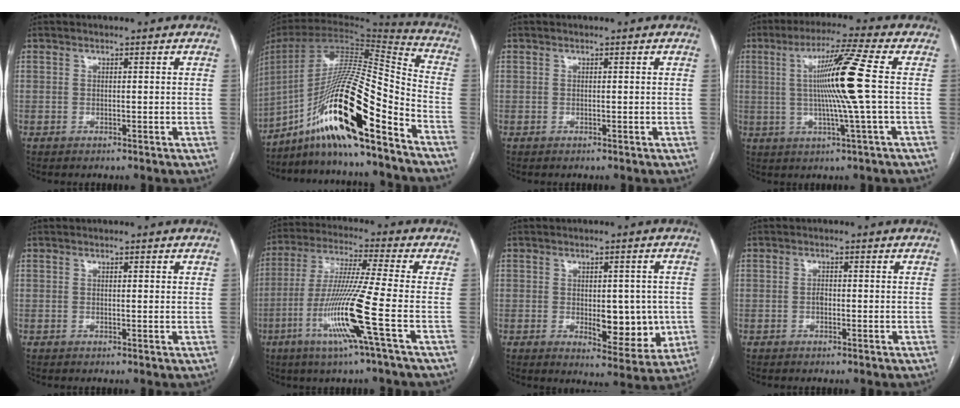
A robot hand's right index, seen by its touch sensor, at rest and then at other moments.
{"total": 22.5, "force": [-13.8, 1.4, 17.7], "torque": [-0.335, -0.006, -0.252]}
{"total": 0.0}
{"total": 11.4, "force": [0.7, -2.2, 11.2], "torque": [-0.200, 0.000, 0.014]}
{"total": 0.7, "force": [0.3, 0.2, 0.6], "torque": [-0.011, 0.001, 0.003]}
{"total": 13.6, "force": [-4.8, -2.0, 12.6], "torque": [-0.253, -0.024, -0.098]}
{"total": 8.8, "force": [-0.9, 4.3, 7.6], "torque": [-0.084, -0.002, 0.000]}
{"total": 1.0, "force": [-0.3, 0.6, 0.7], "torque": [-0.013, 0.002, -0.006]}